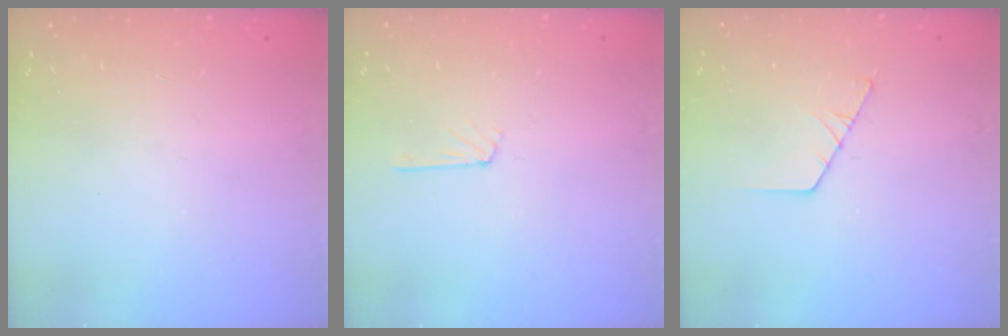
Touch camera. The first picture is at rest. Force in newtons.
{"total": 3.5, "press": 3.5, "slide": 0.3}
{"total": 2.6, "press": 2.6, "slide": 0.3}